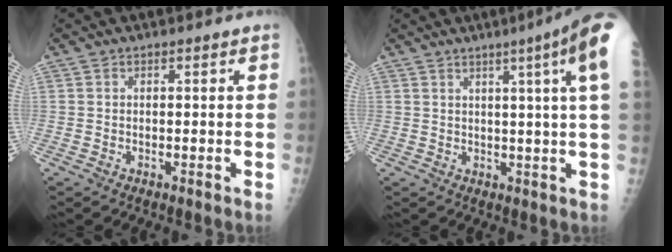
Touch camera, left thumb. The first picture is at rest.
{"total": 12.5, "force": [5.7, -0.8, 11.1], "torque": [-0.143, -0.014, 0.057]}